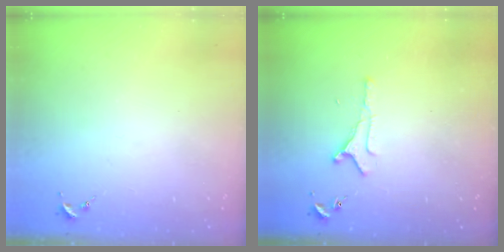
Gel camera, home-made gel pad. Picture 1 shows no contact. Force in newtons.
{"total": 4.8, "press": 4.7, "slide": 0.8}